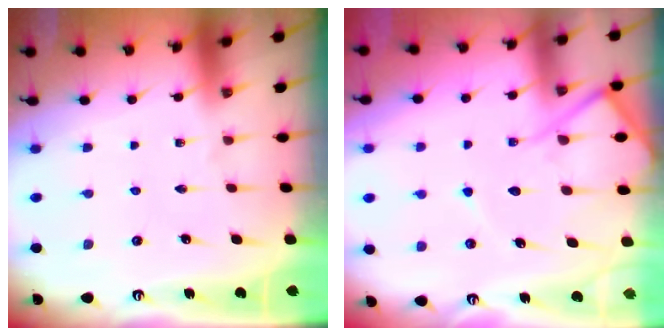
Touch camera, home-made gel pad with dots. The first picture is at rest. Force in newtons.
{"total": 10.5, "press": 10.5, "slide": 1.1}